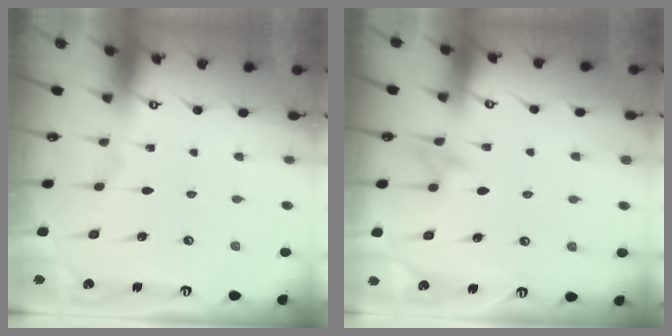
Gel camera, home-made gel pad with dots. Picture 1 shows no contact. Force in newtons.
{"total": 9.0, "press": 8.9, "slide": 1.0}